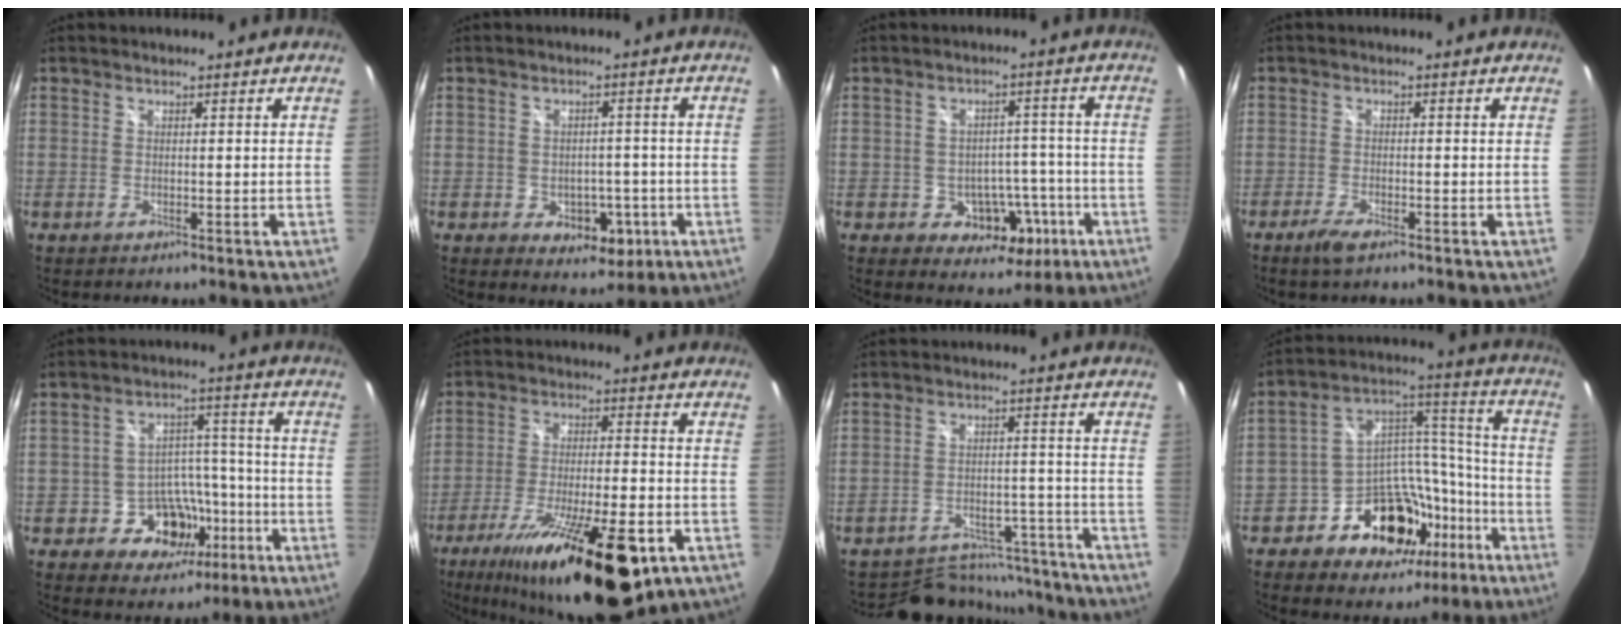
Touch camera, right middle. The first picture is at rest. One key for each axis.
{"total": 6.4, "fx": -2.2, "fy": 4.8, "fz": 3.6, "tx": -0.058, "ty": 0.002, "tz": -0.017}
{"total": 7.8, "fx": -3.1, "fy": 6.3, "fz": 3.4, "tx": -0.056, "ty": 0.023, "tz": -0.024}
{"total": 3.4, "fx": -2.5, "fy": 0.8, "fz": 2.1, "tx": -0.058, "ty": -0.007, "tz": -0.049}
{"total": 10.4, "fx": -4.6, "fy": 8.3, "fz": 4.2, "tx": -0.080, "ty": 0.033, "tz": -0.051}
{"total": 22.0, "fx": -13.2, "fy": 6.0, "fz": 16.5, "tx": -0.289, "ty": -0.047, "tz": -0.208}
{"total": 16.5, "fx": -14.8, "fy": 6.5, "fz": 3.5, "tx": -0.077, "ty": 0.032, "tz": -0.185}
{"total": 17.9, "fx": -10.1, "fy": 12.7, "fz": 7.6, "tx": -0.140, "ty": 0.079, "tz": -0.131}